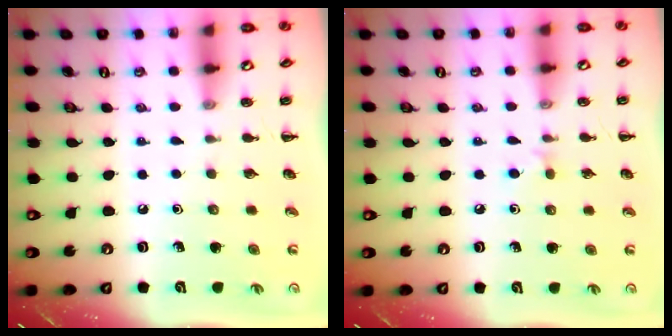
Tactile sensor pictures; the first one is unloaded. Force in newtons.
{"total": 3.7, "press": 3.4, "slide": 1.5}